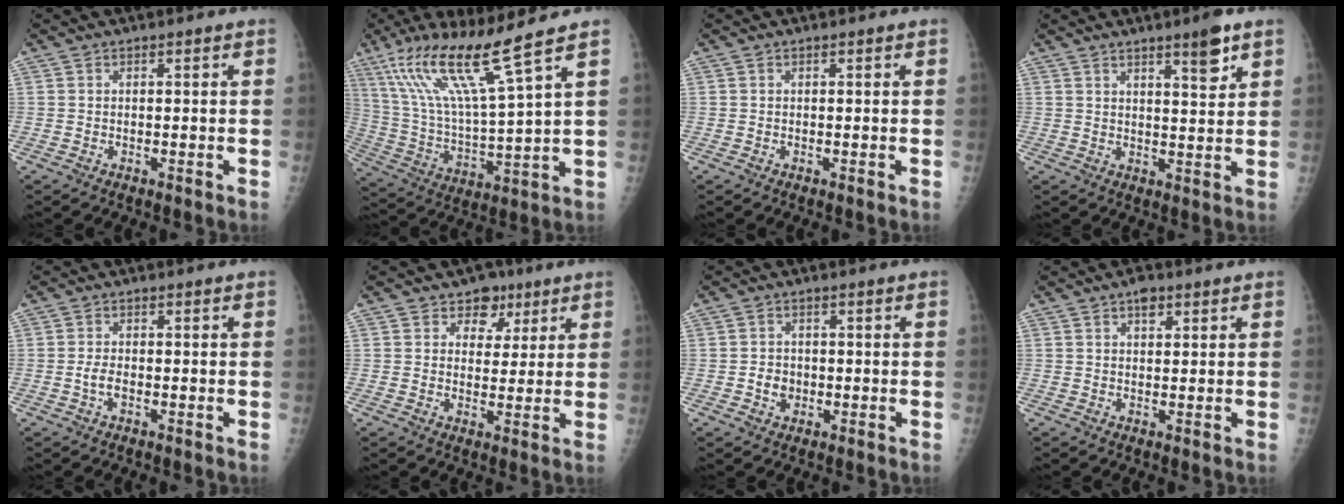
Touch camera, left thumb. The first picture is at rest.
{"total": 16.8, "force": [10.5, 0.6, 13.1], "torque": [-0.250, -0.051, 0.203]}
{"total": 0.0}
{"total": 5.6, "force": [3.6, 0.8, 4.2], "torque": [-0.057, -0.026, 0.054]}
{"total": 2.3, "force": [-0.7, 1.2, 1.8], "torque": [-0.037, 0.005, -0.015]}
{"total": 5.8, "force": [3.2, 4.5, 1.8], "torque": [0.008, -0.010, 0.044]}
{"total": 3.0, "force": [-0.6, 2.6, 1.4], "torque": [-0.009, 0.006, -0.010]}
{"total": 2.7, "force": [1.5, 1.5, 1.6], "torque": [-0.014, -0.005, 0.021]}